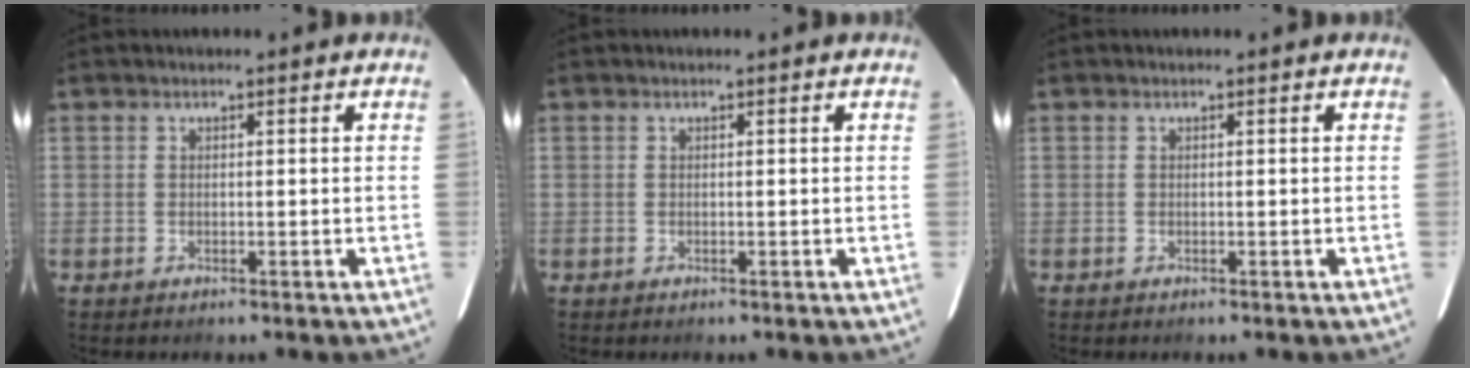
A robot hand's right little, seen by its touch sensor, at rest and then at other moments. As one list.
[{"total": 0.0}, {"total": 0.0}]